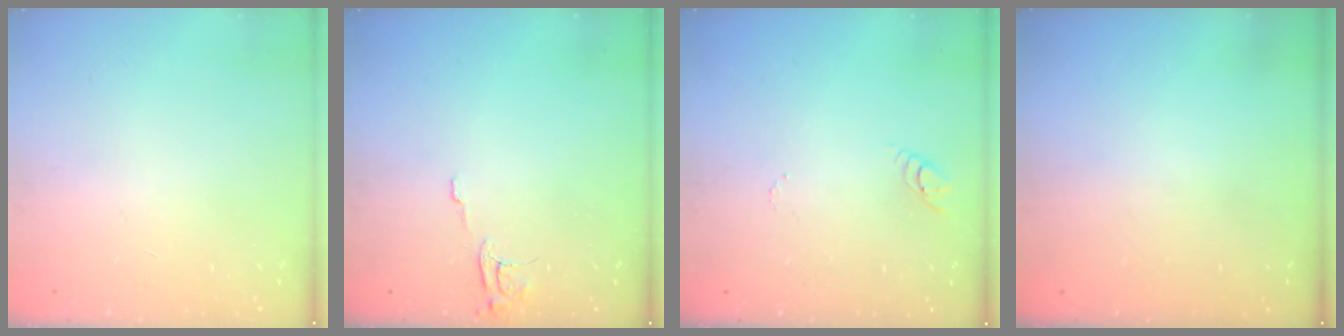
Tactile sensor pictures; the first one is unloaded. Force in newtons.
{"total": 6.3, "press": 6.3, "slide": 0.5}
{"total": 2.9, "press": 2.9, "slide": 0.4}
{"total": 0.0}